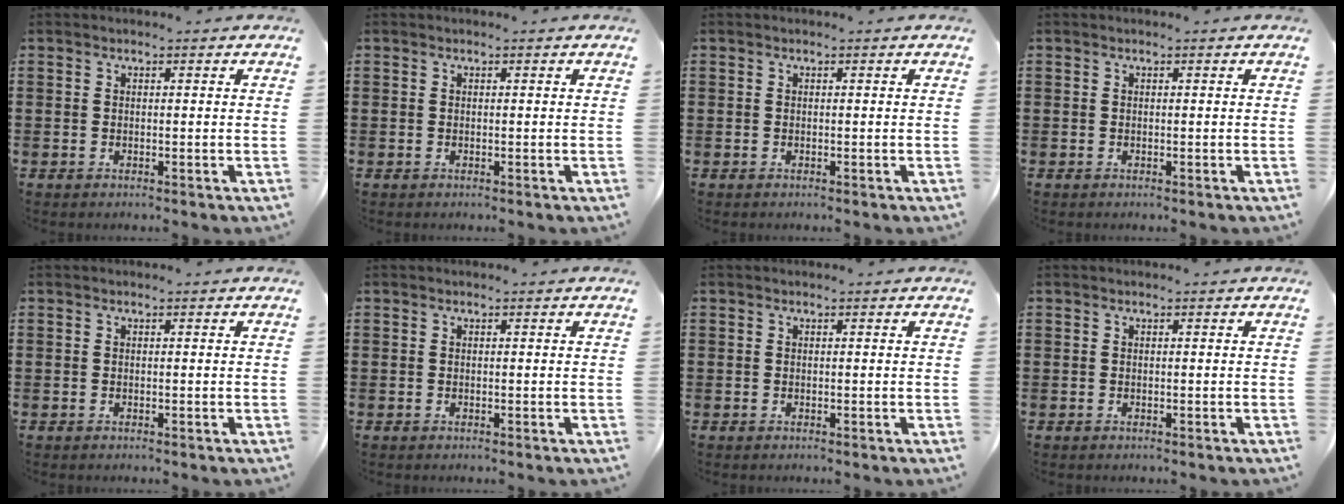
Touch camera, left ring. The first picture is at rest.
{"total": 0.0}
{"total": 0.0}
{"total": 0.0}
{"total": 0.0}
{"total": 0.0}
{"total": 0.0}
{"total": 0.0}